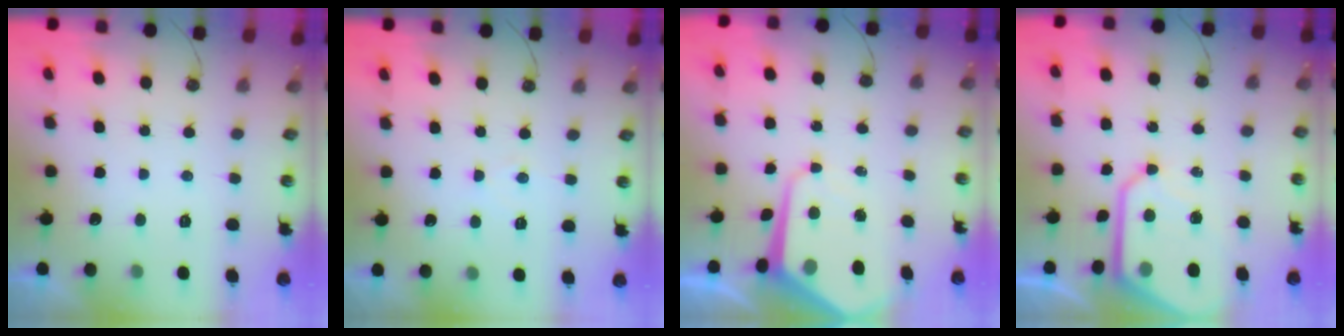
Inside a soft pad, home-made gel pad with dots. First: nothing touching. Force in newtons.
{"total": 3.1, "press": 3.1, "slide": 0.5}
{"total": 10.2, "press": 10.2, "slide": 1.0}
{"total": 13.4, "press": 13.4, "slide": 1.3}